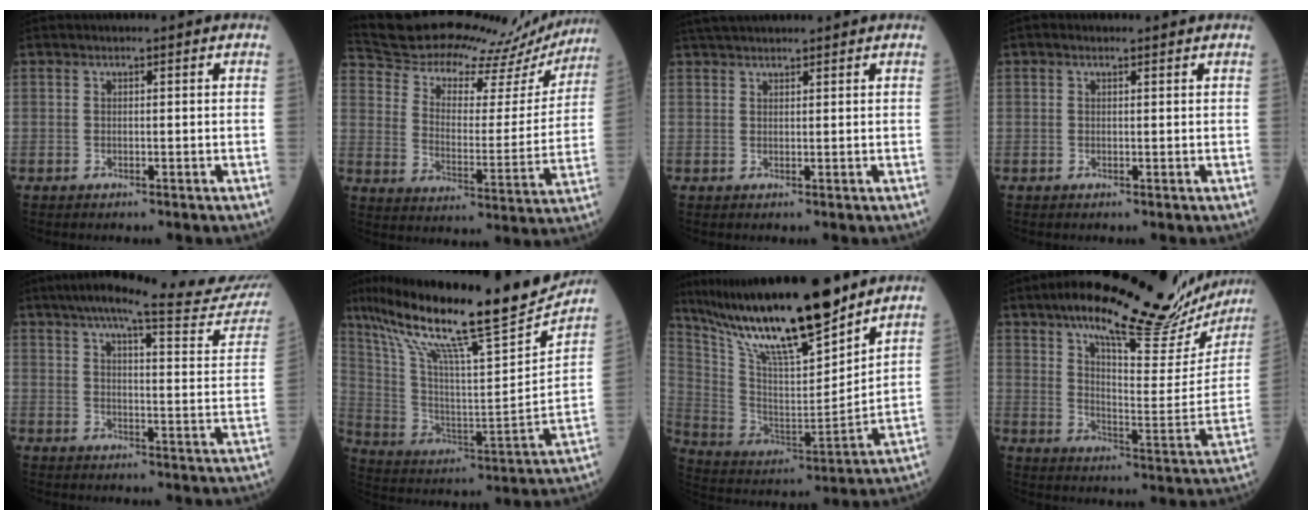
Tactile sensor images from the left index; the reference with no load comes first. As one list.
[{"total": 25.9, "force": [23.9, 7.0, 7.1], "torque": [-0.126, -0.037, 0.311]}, {"total": 6.1, "force": [5.6, 0.9, 2.5], "torque": [-0.039, 0.040, 0.093]}, {"total": 0.8, "force": [0.6, 0.3, 0.5], "torque": [-0.017, 0.007, 0.008]}, {"total": 22.9, "force": [20.5, 1.0, 10.0], "torque": [-0.143, -0.048, 0.248]}, {"total": 26.5, "force": [21.2, 2.1, 15.7], "torque": [-0.282, -0.007, 0.340]}, {"total": 22.2, "force": [17.7, 2.8, 13.1], "torque": [-0.236, -0.004, 0.321]}, {"total": 26.1, "force": [21.0, 5.4, 14.6], "torque": [-0.212, -0.011, 0.277]}]